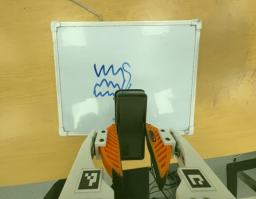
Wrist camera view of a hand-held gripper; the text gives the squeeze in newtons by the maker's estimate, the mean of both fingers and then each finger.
{"total": 4.9, "left": 3.7, "right": 6.1}